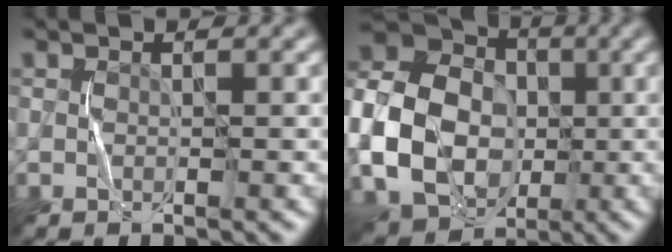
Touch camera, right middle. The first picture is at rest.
{"total": 13.4, "force": [-2.0, 10.8, 7.7], "torque": [-0.160, -0.008, -0.045]}